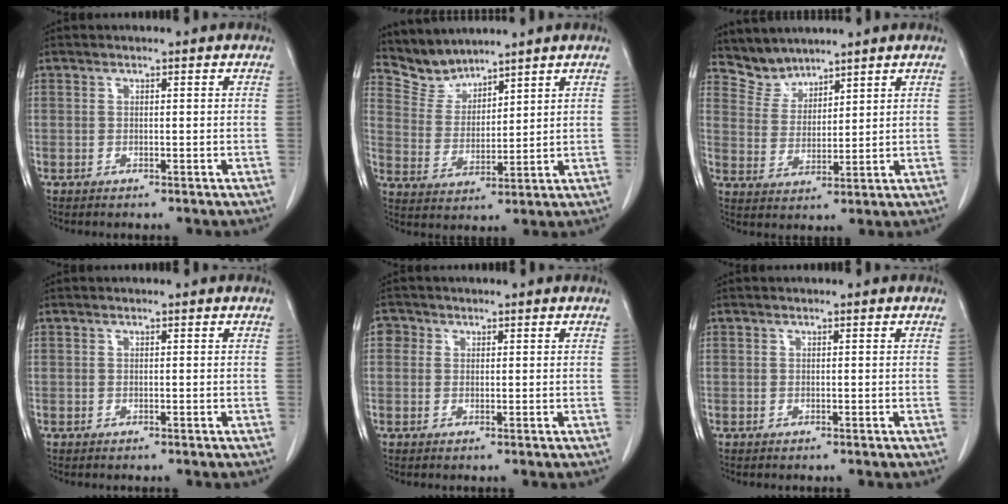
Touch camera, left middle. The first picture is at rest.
{"total": 5.7, "force": [5.6, 1.0, -0.5], "torque": [0.006, 0.003, 0.126]}
{"total": 4.7, "force": [4.5, 1.2, -0.6], "torque": [0.010, 0.005, 0.099]}
{"total": 0.0}
{"total": 1.8, "force": [0.6, 1.6, 0.4], "torque": [0.001, 0.005, 0.004]}
{"total": 0.0}